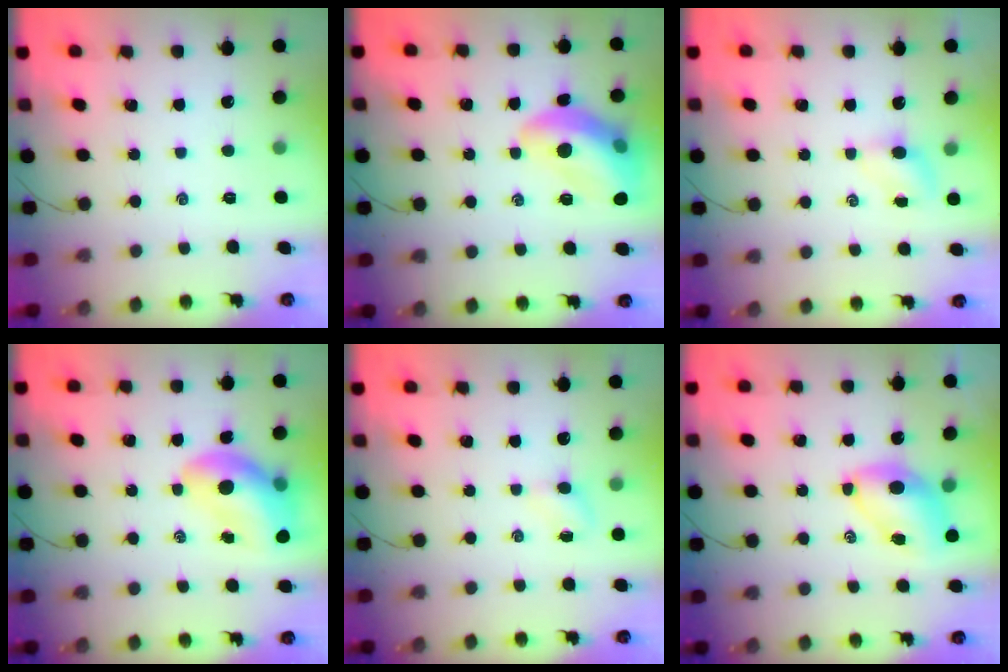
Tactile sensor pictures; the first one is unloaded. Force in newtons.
{"total": 15.2, "press": 15.1, "slide": 1.9}
{"total": 4.0, "press": 3.8, "slide": 1.0}
{"total": 13.7, "press": 13.0, "slide": 4.2}
{"total": 2.8, "press": 2.6, "slide": 0.9}
{"total": 7.2, "press": 7.1, "slide": 1.0}